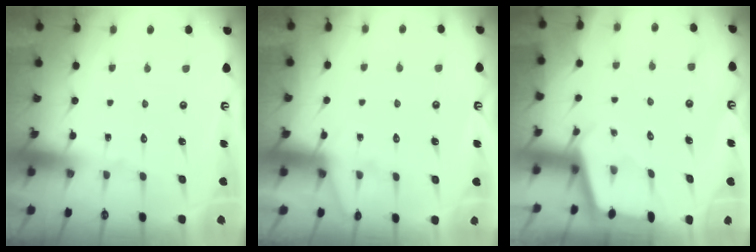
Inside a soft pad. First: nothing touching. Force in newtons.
{"total": 4.2, "press": 4.2, "slide": 0.6}
{"total": 1.8, "press": 1.8, "slide": 0.2}